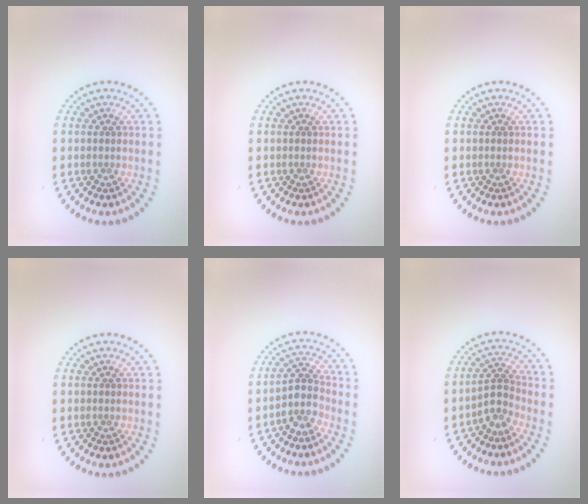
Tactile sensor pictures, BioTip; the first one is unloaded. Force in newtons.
{"total": 0.0}
{"total": 0.0}
{"total": 0.0}
{"total": 2.7, "press": 2.1, "slide": 1.7}
{"total": 2.4, "press": 1.7, "slide": 1.7}